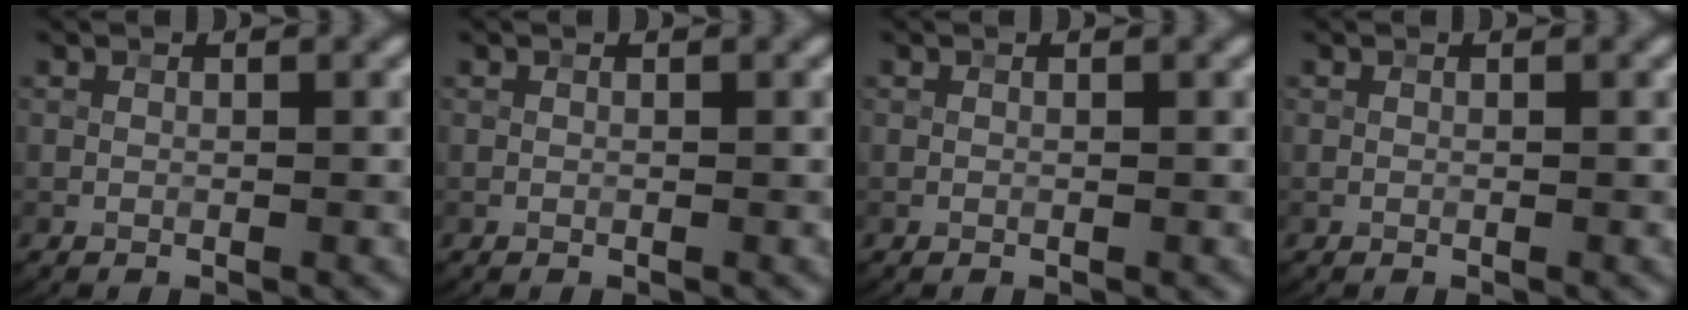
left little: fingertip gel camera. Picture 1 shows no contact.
{"total": 0.0}
{"total": 0.0}
{"total": 0.0}